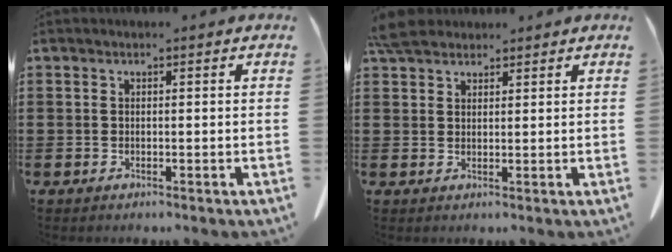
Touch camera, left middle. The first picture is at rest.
{"total": 4.0, "force": [3.5, 1.4, 1.3], "torque": [-0.036, 0.003, 0.068]}